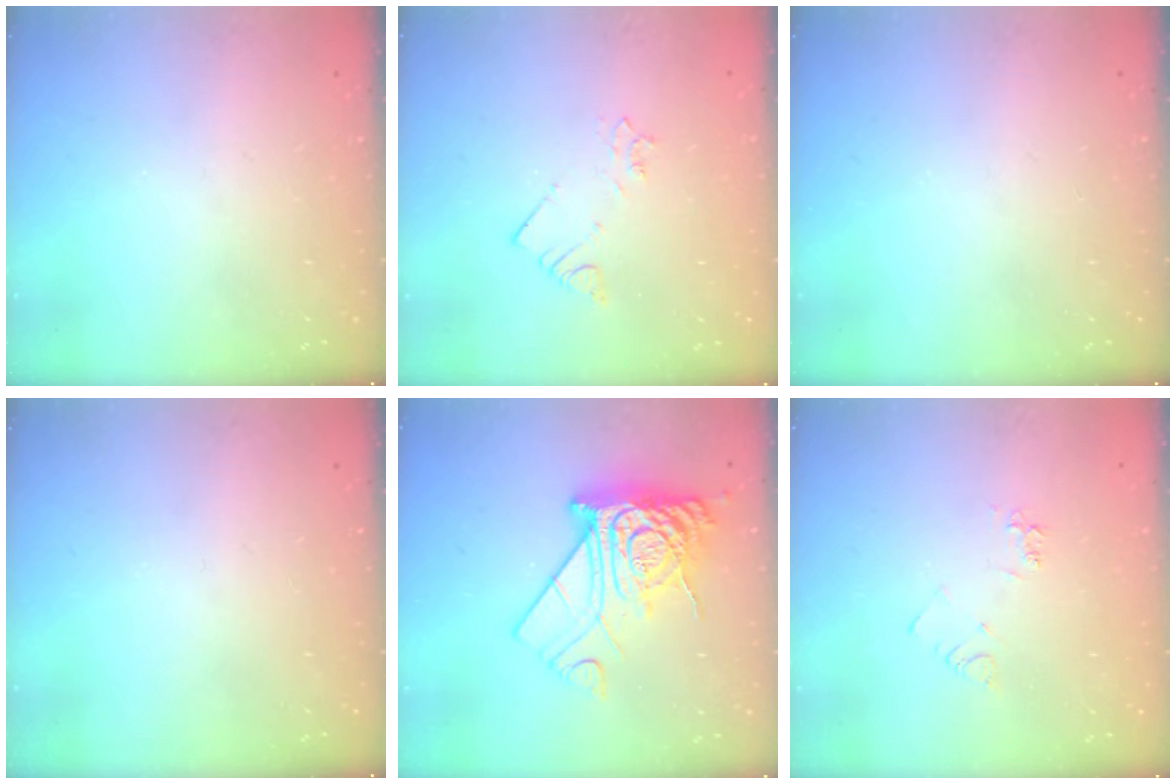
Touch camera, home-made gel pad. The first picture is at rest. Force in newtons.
{"total": 2.7, "press": 2.7, "slide": 0.3}
{"total": 0.0}
{"total": 0.0}
{"total": 15.8, "press": 15.8, "slide": 1.6}
{"total": 4.6, "press": 4.6, "slide": 0.5}